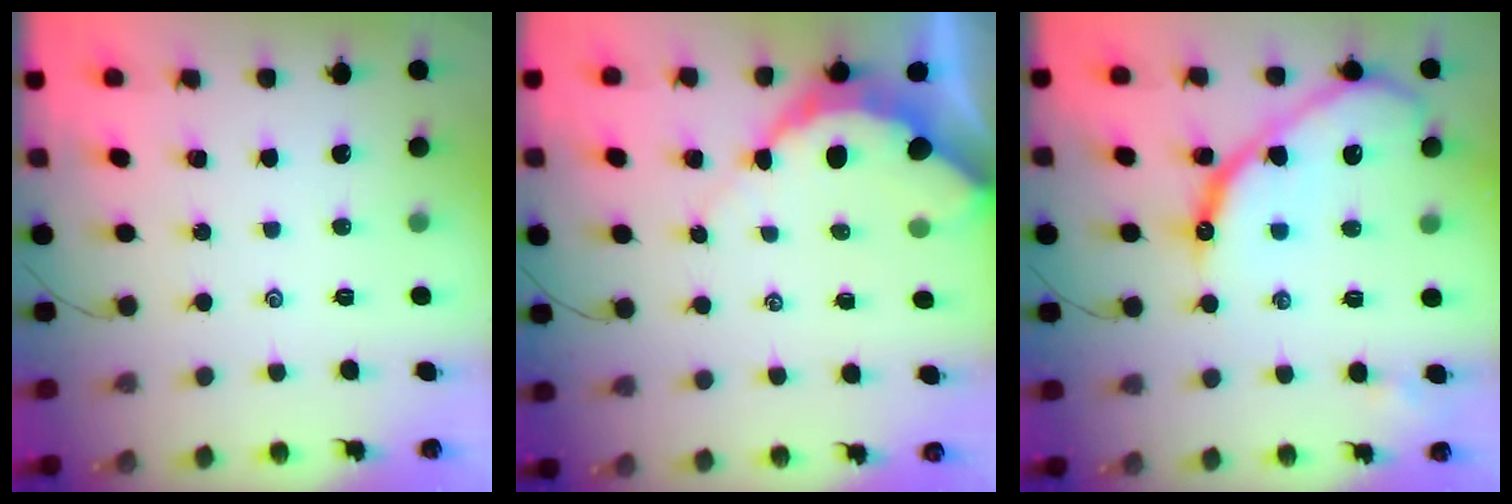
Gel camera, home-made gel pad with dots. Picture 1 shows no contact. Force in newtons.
{"total": 6.6, "press": 6.5, "slide": 0.7}
{"total": 16.3, "press": 16.3, "slide": 1.6}